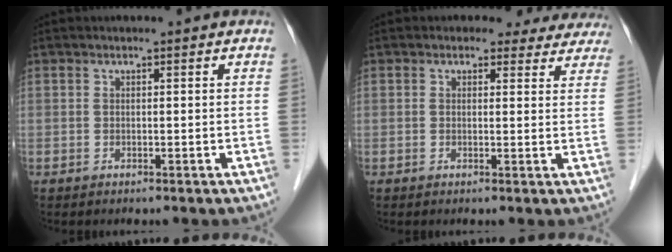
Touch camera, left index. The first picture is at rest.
{"total": 6.9, "force": [6.2, 3.2, 0.2], "torque": [0.032, 0.000, 0.042]}